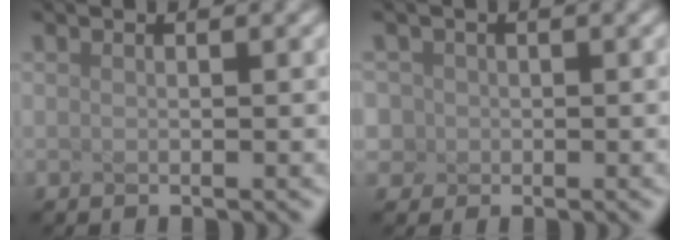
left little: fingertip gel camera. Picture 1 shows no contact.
{"total": 1.8, "force": [-1.0, -0.5, -1.4], "torque": [-0.008, -0.006, 0.022]}